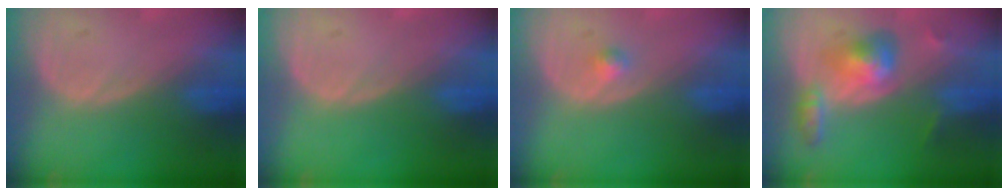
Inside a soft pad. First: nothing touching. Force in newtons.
{"total": 0.0}
{"total": 1.3, "press": 1.1, "slide": 0.7}
{"total": 6.3, "press": 5.7, "slide": 2.8}